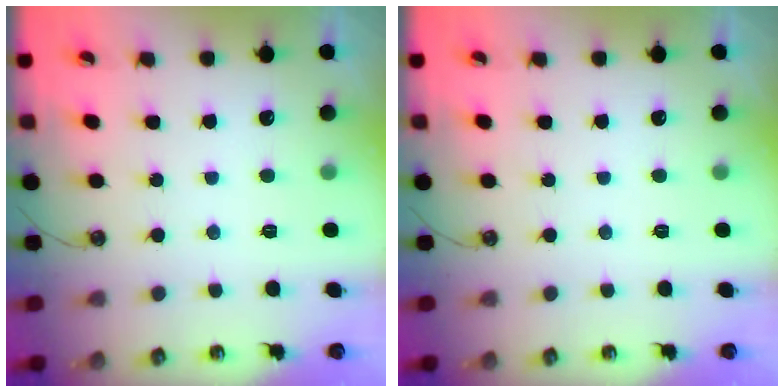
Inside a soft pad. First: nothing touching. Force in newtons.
{"total": 0.0}